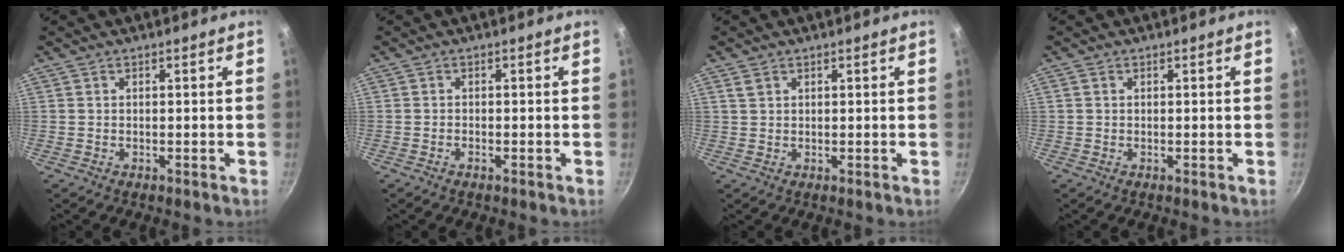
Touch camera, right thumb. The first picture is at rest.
{"total": 0.7, "force": [-0.5, 0.2, 0.4], "torque": [-0.010, 0.003, -0.013]}
{"total": 1.6, "force": [0.9, 1.1, 0.8], "torque": [-0.014, -0.001, 0.017]}
{"total": 0.6, "force": [0.1, 0.5, 0.3], "torque": [-0.005, 0.003, 0.001]}